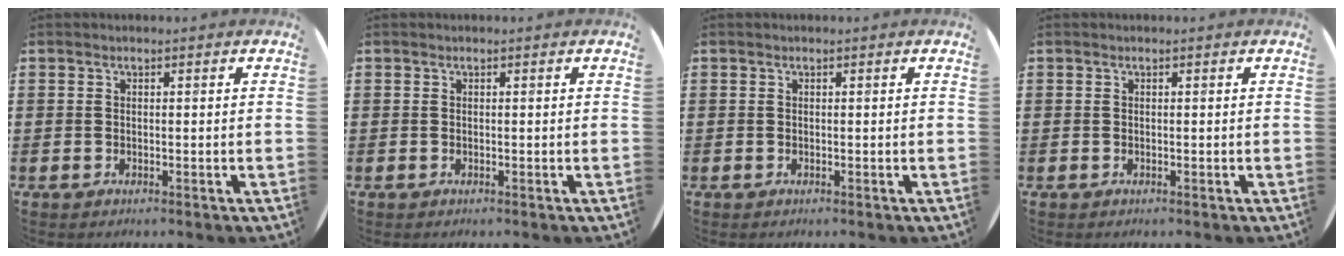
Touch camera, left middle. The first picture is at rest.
{"total": 0.0}
{"total": 0.0}
{"total": 0.0}